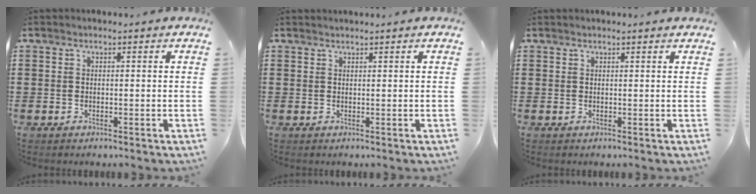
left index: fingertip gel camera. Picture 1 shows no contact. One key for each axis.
{"total": 0.6, "fx": 0.6, "fy": 0.0, "fz": 0.0, "tx": -0.002, "ty": 0.000, "tz": 0.012}
{"total": 0.6, "fx": 0.5, "fy": 0.0, "fz": 0.2, "tx": -0.004, "ty": -0.002, "tz": 0.011}